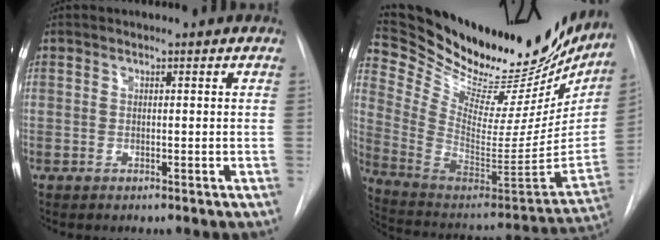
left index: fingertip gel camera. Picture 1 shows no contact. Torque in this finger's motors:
{"motor_torque": [-0.57, -0.78, 0.05, -0.01]}